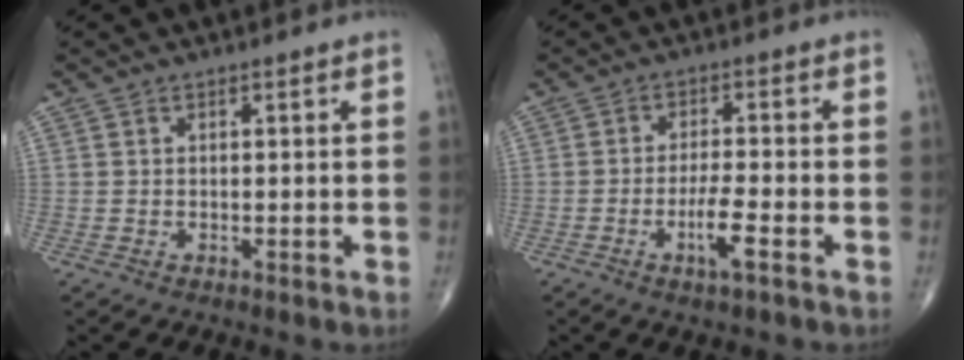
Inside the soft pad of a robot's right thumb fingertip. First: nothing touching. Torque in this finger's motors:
{"motor_torque": [3.14, 1.86, 2.15, -0.61, 0.97]}